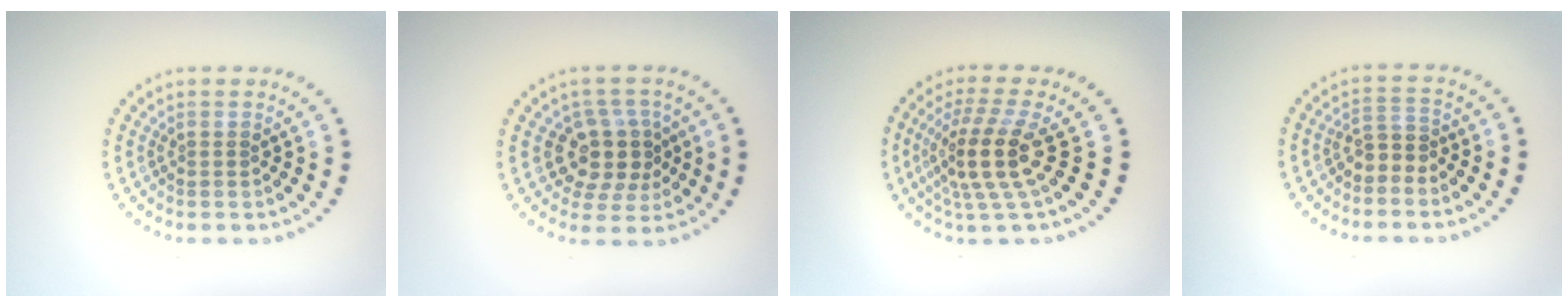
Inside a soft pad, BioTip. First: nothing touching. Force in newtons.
{"total": 4.3, "press": 3.8, "slide": 2.1}
{"total": 4.6, "press": 3.4, "slide": 3.1}
{"total": 1.8, "press": 1.5, "slide": 1.0}